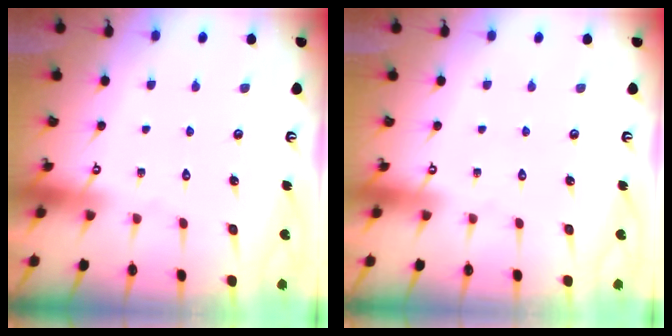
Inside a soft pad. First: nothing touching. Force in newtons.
{"total": 0.0}